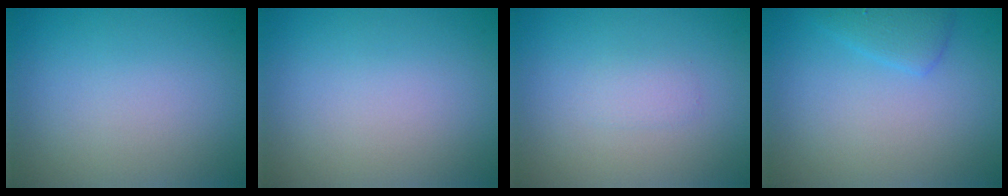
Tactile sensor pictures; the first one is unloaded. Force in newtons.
{"total": 0.0}
{"total": 1.0, "press": 1.0, "slide": 0.0}
{"total": 2.0, "press": 2.0, "slide": 0.2}